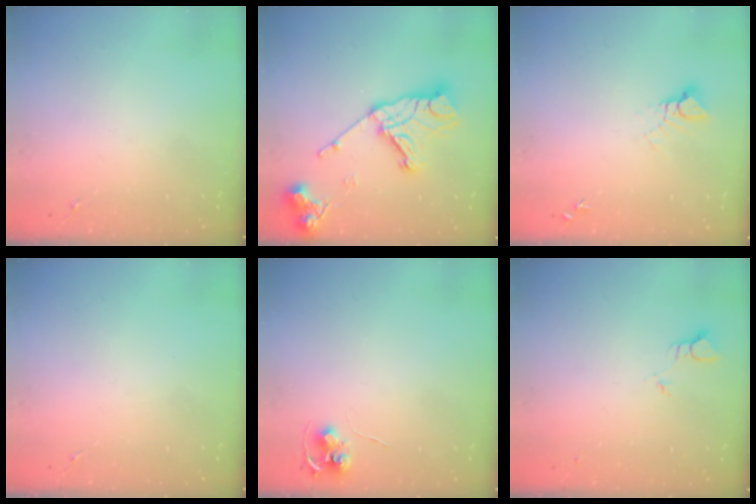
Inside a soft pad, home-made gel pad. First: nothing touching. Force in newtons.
{"total": 18.6, "press": 18.5, "slide": 1.4}
{"total": 4.0, "press": 3.9, "slide": 0.4}
{"total": 0.0}
{"total": 6.9, "press": 6.9, "slide": 0.5}
{"total": 2.0, "press": 2.0, "slide": 0.1}